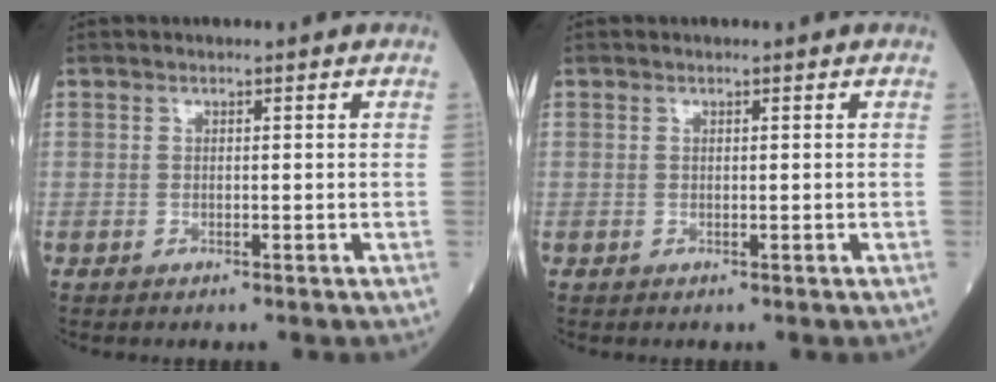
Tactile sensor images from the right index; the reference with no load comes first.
{"total": 0.0}